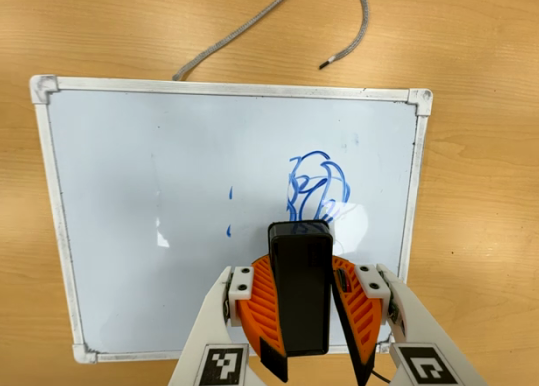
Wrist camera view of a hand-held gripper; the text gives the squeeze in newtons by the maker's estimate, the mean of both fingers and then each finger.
{"total": 10.2, "left": 10.3, "right": 10.2}